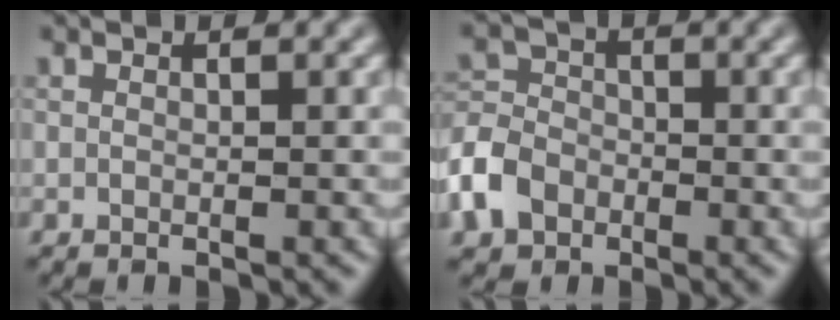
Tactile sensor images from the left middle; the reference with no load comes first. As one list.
[{"total": 5.3, "force": [-2.6, 3.9, 2.2], "torque": [-0.056, 0.002, -0.068]}]